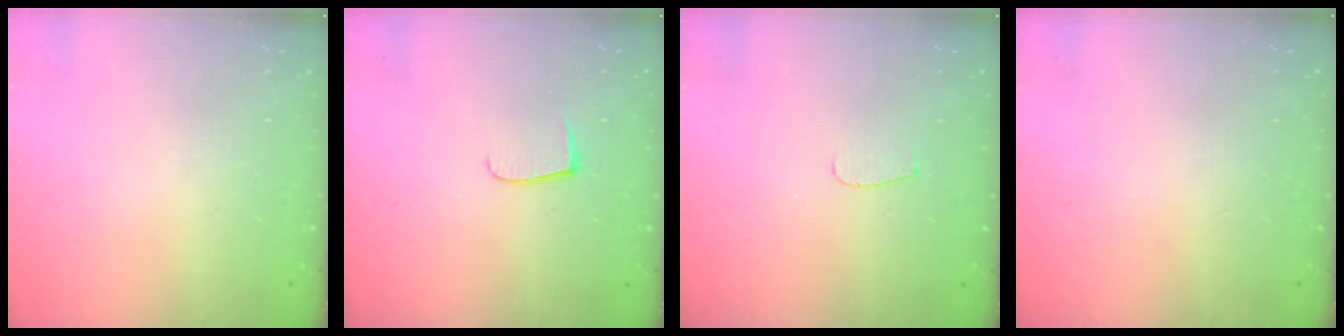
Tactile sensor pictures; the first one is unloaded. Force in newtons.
{"total": 5.2, "press": 5.2, "slide": 0.7}
{"total": 3.4, "press": 3.4, "slide": 0.4}
{"total": 0.0}